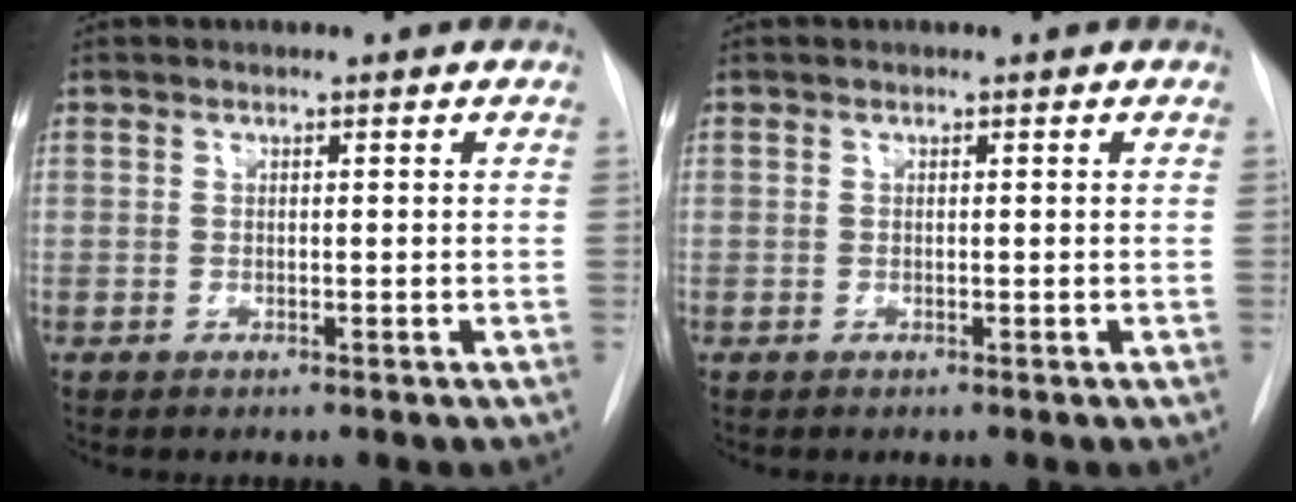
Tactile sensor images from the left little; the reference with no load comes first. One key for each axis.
{"total": 0.0}